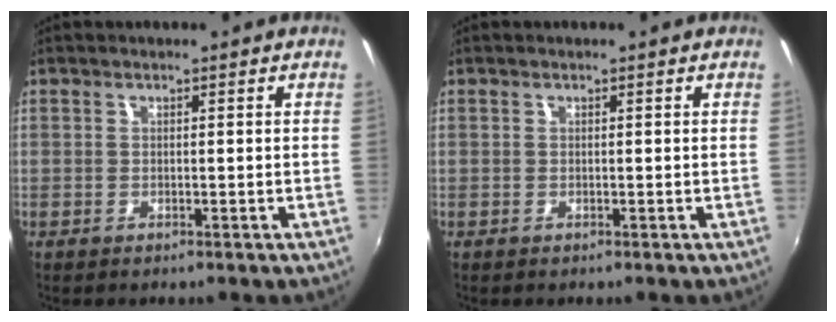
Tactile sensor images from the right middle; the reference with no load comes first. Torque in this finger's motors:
{"motor_torque": [-0.01, -0.01, 0.00, 0.00]}